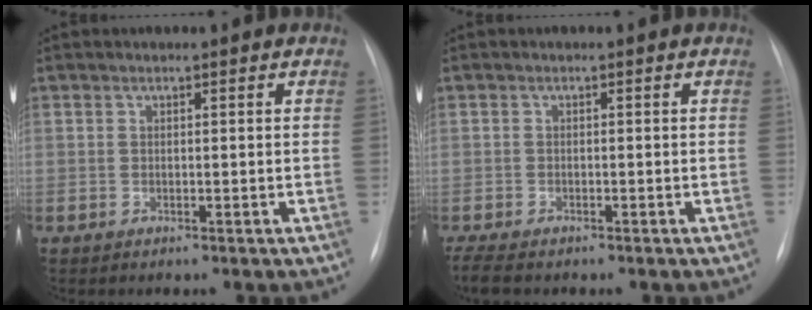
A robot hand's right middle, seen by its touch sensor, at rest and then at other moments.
{"total": 3.9, "force": [-3.1, 1.2, 1.9], "torque": [-0.043, -0.012, -0.049]}